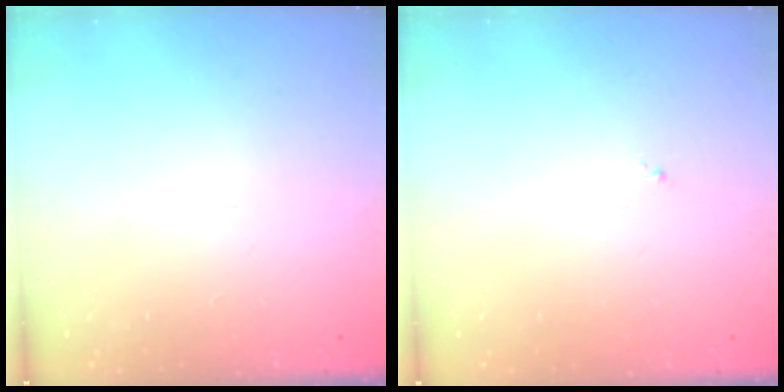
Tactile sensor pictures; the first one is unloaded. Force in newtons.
{"total": 0.8, "press": 0.7, "slide": 0.3}